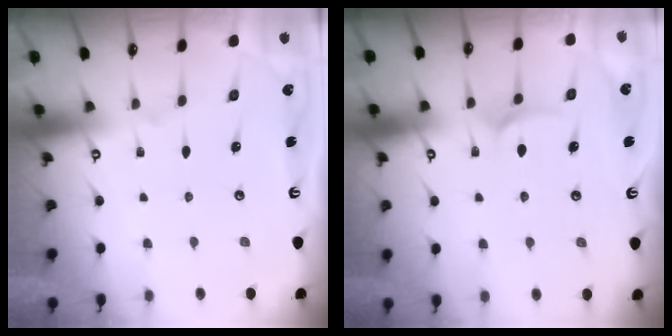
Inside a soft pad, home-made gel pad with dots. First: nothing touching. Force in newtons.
{"total": 6.5, "press": 6.5, "slide": 0.3}